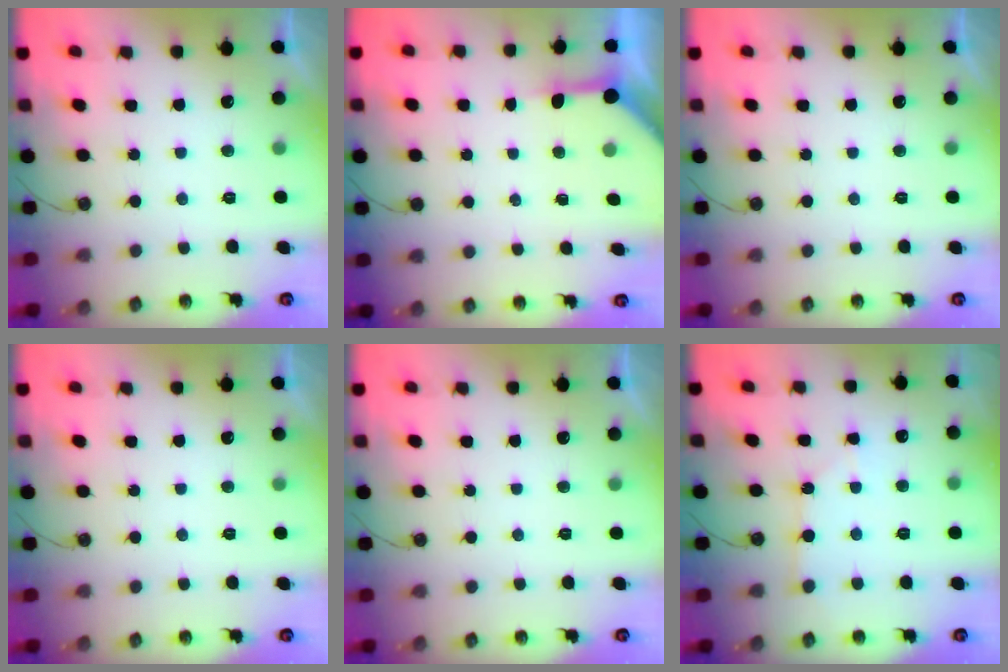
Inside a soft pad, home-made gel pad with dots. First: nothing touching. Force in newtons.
{"total": 5.8, "press": 5.7, "slide": 0.5}
{"total": 0.0}
{"total": 0.0}
{"total": 0.0}
{"total": 3.0, "press": 2.9, "slide": 0.4}